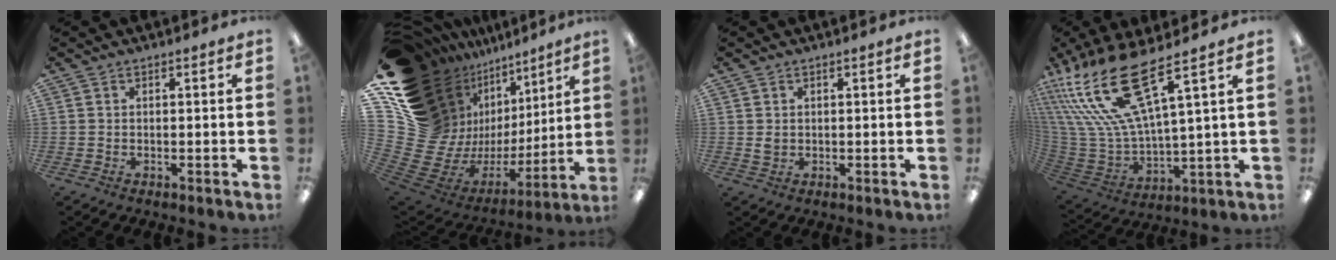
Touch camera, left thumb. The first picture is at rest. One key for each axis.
{"total": 21.3, "fx": 7.7, "fy": 16.9, "fz": 10.4, "tx": -0.179, "ty": -0.107, "tz": 0.212}
{"total": 1.7, "fx": 0.5, "fy": 1.5, "fz": 0.5, "tx": -0.011, "ty": 0.003, "tz": 0.008}
{"total": 22.4, "fx": 13.8, "fy": 6.1, "fz": 16.6, "tx": -0.360, "ty": -0.088, "tz": 0.236}